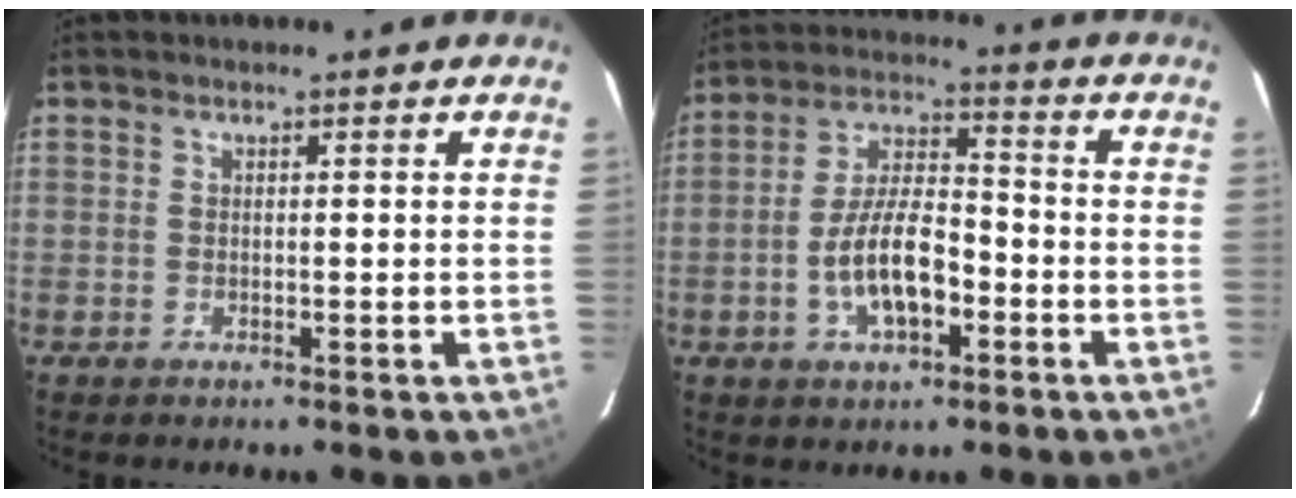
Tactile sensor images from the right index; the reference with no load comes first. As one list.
[{"total": 10.7, "force": [-3.7, 4.5, 9.0], "torque": [-0.178, 0.011, -0.062]}]